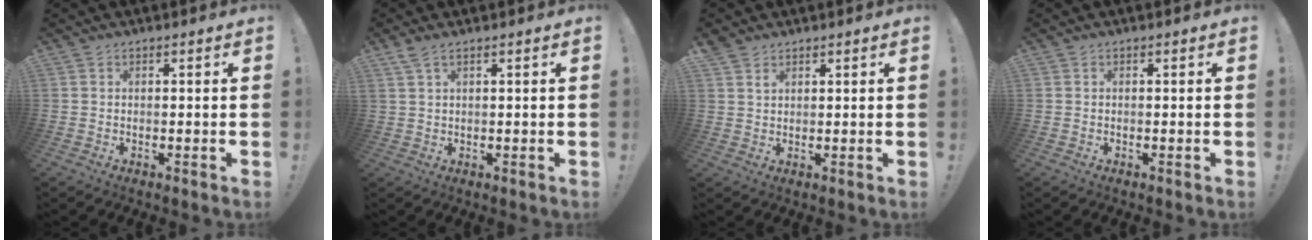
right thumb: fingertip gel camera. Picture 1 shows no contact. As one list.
[{"total": 3.0, "force": [1.7, 0.9, 2.3], "torque": [-0.047, -0.001, 0.034]}, {"total": 2.6, "force": [2.2, 1.4, 0.6], "torque": [0.000, -0.018, 0.039]}, {"total": 0.0}]